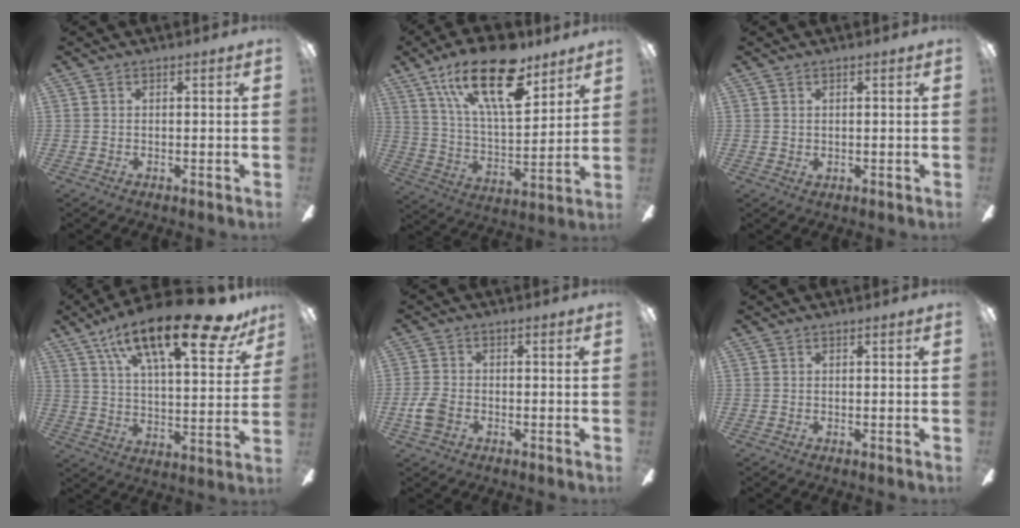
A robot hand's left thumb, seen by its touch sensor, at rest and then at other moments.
{"total": 23.4, "force": [14.0, 9.5, 16.3], "torque": [-0.294, -0.065, 0.235]}
{"total": 0.5, "force": [0.4, 0.4, 0.1], "torque": [-0.002, 0.002, 0.006]}
{"total": 23.8, "force": [15.3, 7.2, 16.7], "torque": [-0.265, -0.085, 0.244]}
{"total": 5.2, "force": [-2.0, 3.5, 3.3], "torque": [-0.077, 0.008, -0.039]}
{"total": 0.0}